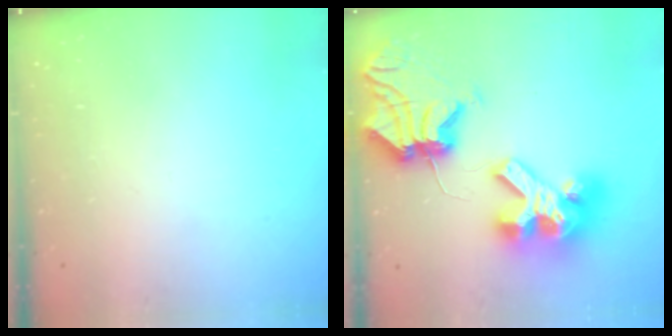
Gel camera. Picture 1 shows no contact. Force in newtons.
{"total": 18.4, "press": 18.3, "slide": 2.2}